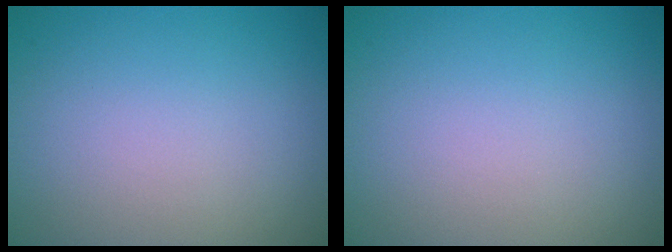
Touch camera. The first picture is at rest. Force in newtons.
{"total": 0.0}